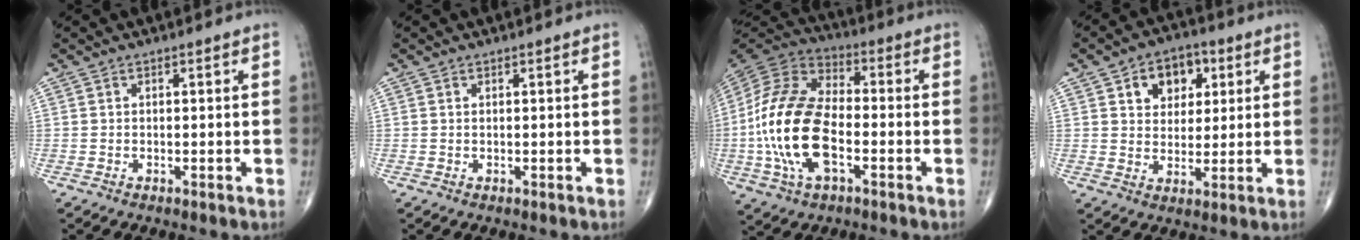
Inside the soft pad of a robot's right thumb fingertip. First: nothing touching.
{"total": 0.0}
{"total": 20.2, "force": [-3.8, 10.8, 16.6], "torque": [-0.340, 0.022, -0.073]}
{"total": 9.2, "force": [3.6, 6.5, 5.3], "torque": [-0.038, -0.008, 0.053]}